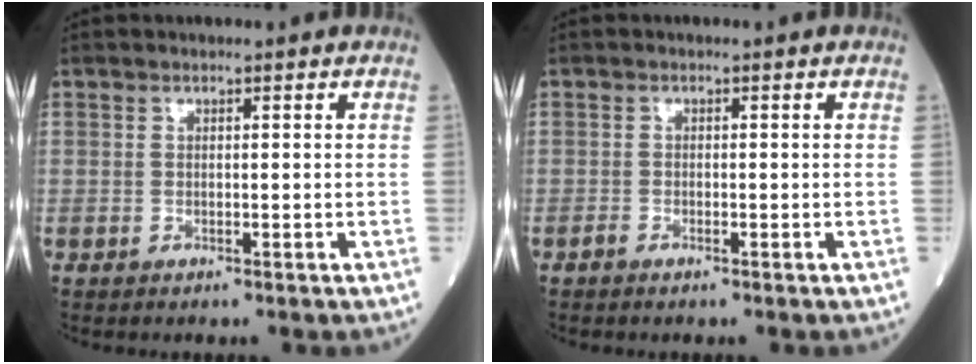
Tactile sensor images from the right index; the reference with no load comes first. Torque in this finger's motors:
{"motor_torque": [0.06, 0.02, 0.04, -0.01]}